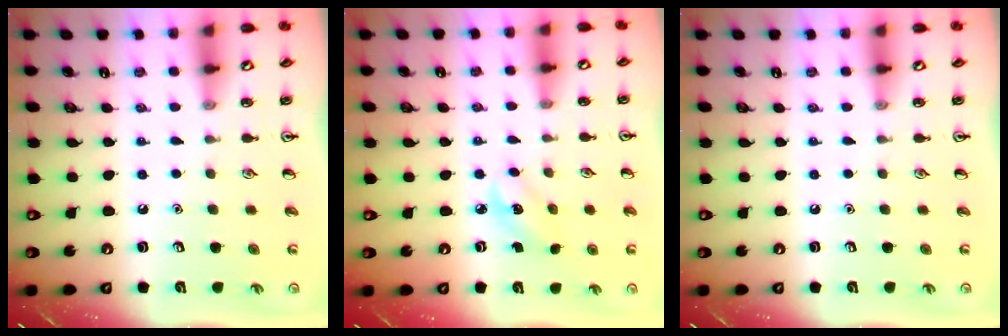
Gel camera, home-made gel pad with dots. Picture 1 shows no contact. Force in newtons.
{"total": 2.8, "press": 2.7, "slide": 0.9}
{"total": 0.0}